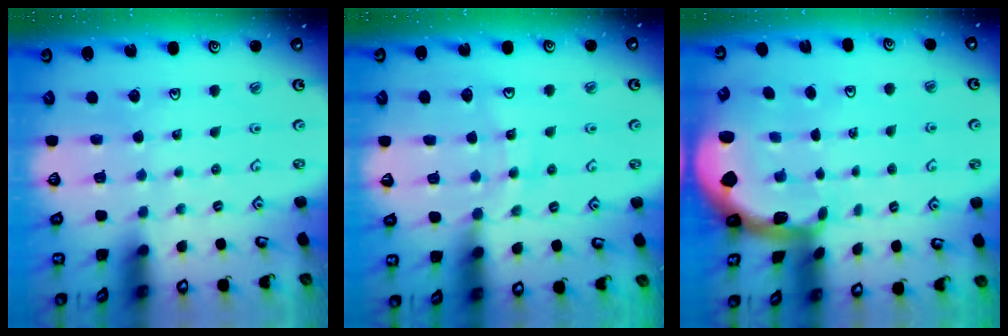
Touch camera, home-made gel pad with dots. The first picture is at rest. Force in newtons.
{"total": 11.0, "press": 11.0, "slide": 1.4}
{"total": 1.9, "press": 1.9, "slide": 0.4}